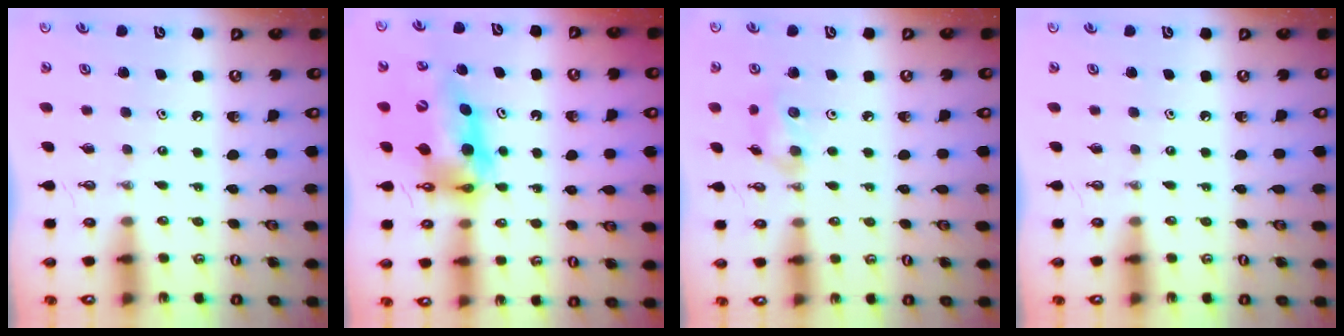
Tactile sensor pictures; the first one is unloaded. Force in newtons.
{"total": 12.9, "press": 12.8, "slide": 1.3}
{"total": 7.8, "press": 7.3, "slide": 2.8}
{"total": 0.0}